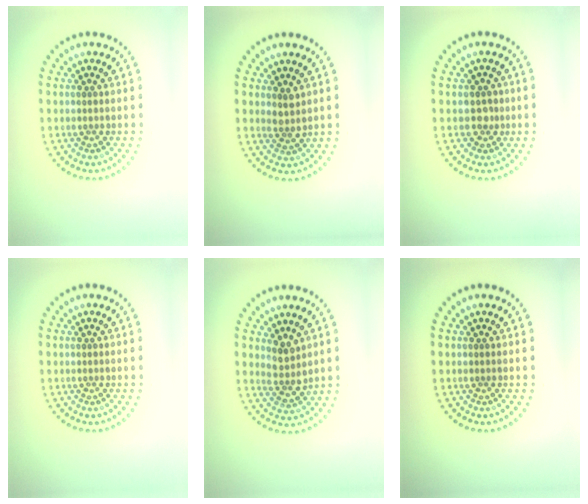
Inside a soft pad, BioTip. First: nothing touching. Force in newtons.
{"total": 1.5, "press": 1.3, "slide": 0.9}
{"total": 1.5, "press": 1.3, "slide": 0.7}
{"total": 0.0}
{"total": 2.2, "press": 1.9, "slide": 1.2}
{"total": 0.0}